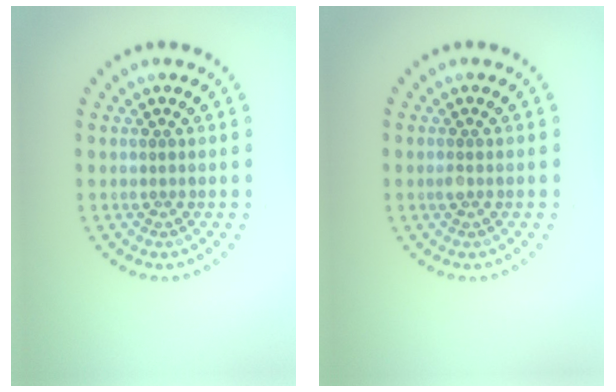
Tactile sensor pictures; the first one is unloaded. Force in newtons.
{"total": 0.5, "press": 0.4, "slide": 0.3}